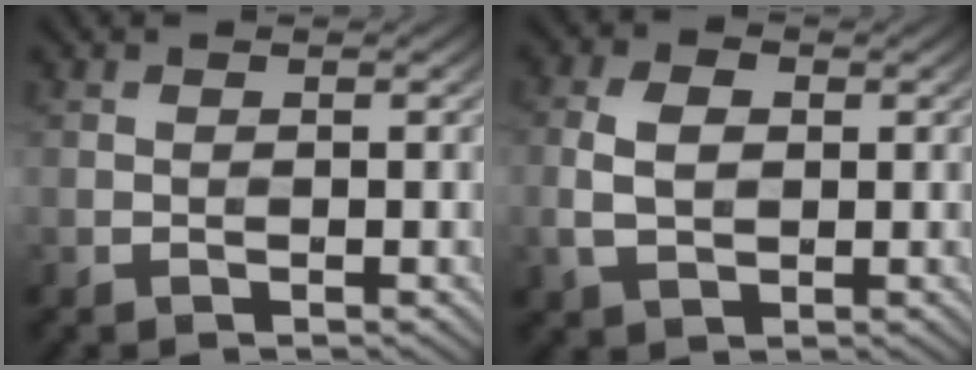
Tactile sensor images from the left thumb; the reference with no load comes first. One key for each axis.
{"total": 4.6, "fx": 0.2, "fy": 3.1, "fz": 3.3, "tx": -0.079, "ty": 0.000, "tz": 0.003}